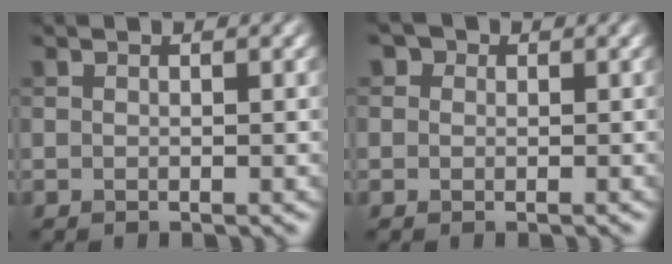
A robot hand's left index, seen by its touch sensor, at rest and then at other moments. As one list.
[{"total": 2.2, "force": [1.1, 1.7, 0.8], "torque": [-0.003, 0.006, -0.008]}]